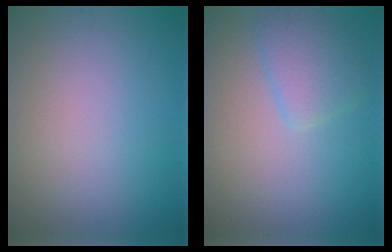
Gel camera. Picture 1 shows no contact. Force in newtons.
{"total": 2.6, "press": 2.6, "slide": 0.2}